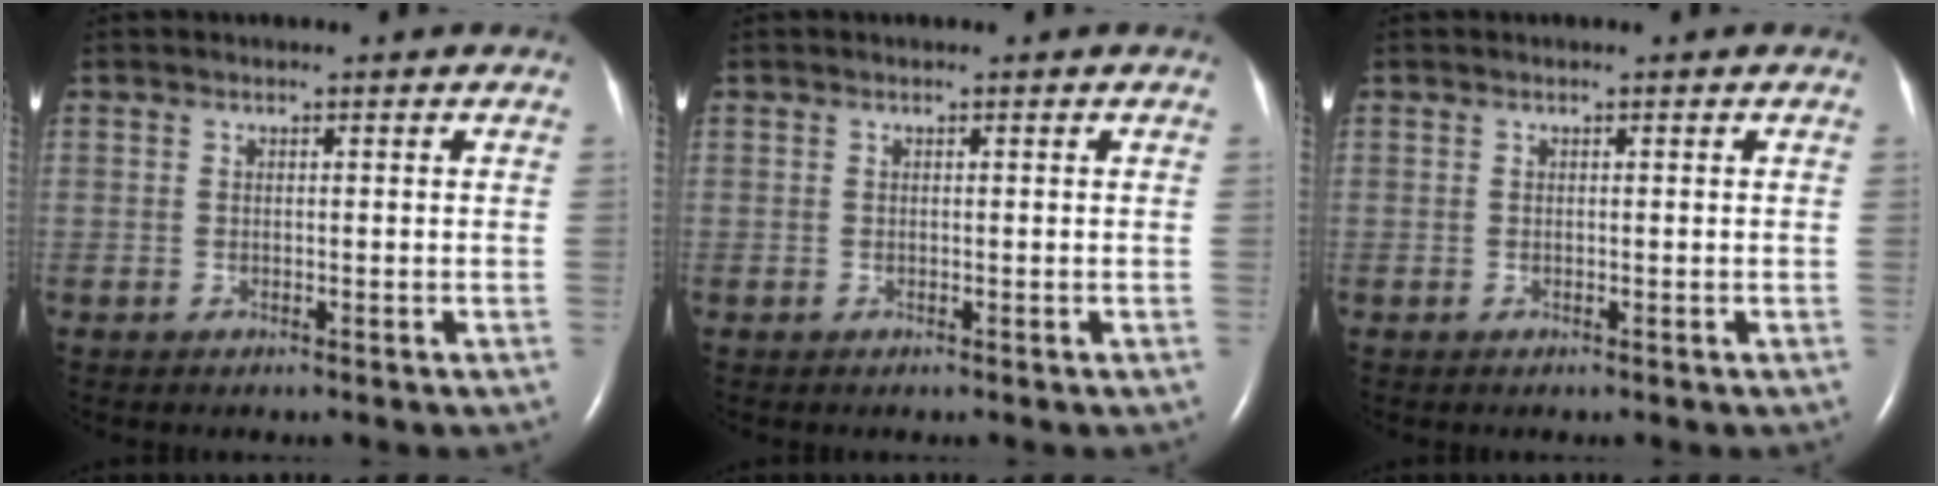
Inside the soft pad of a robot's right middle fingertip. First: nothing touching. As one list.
[{"total": 0.0}, {"total": 0.0}]